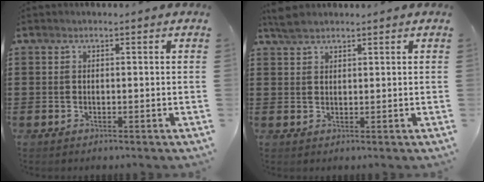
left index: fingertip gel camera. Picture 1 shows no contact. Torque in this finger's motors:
{"motor_torque": [0.39, -0.42, 0.00, 0.05]}